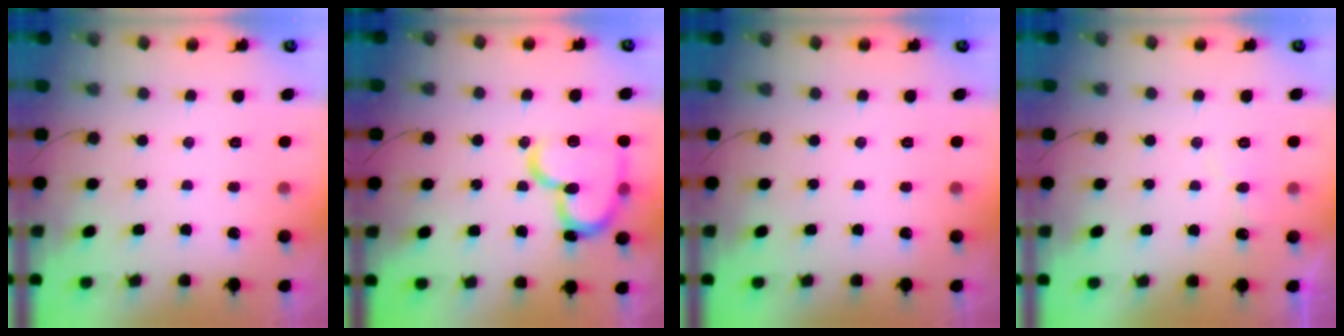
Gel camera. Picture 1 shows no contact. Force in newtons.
{"total": 18.4, "press": 18.2, "slide": 2.4}
{"total": 0.0}
{"total": 4.2, "press": 4.1, "slide": 0.4}